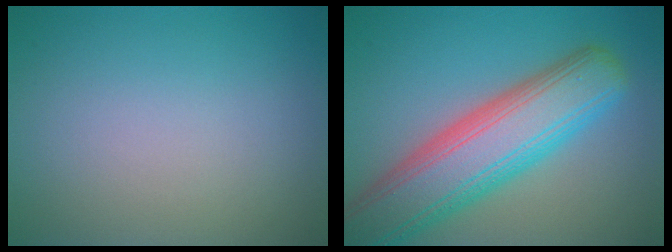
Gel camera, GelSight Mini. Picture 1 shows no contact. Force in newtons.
{"total": 9.9, "press": 9.9, "slide": 0.5}